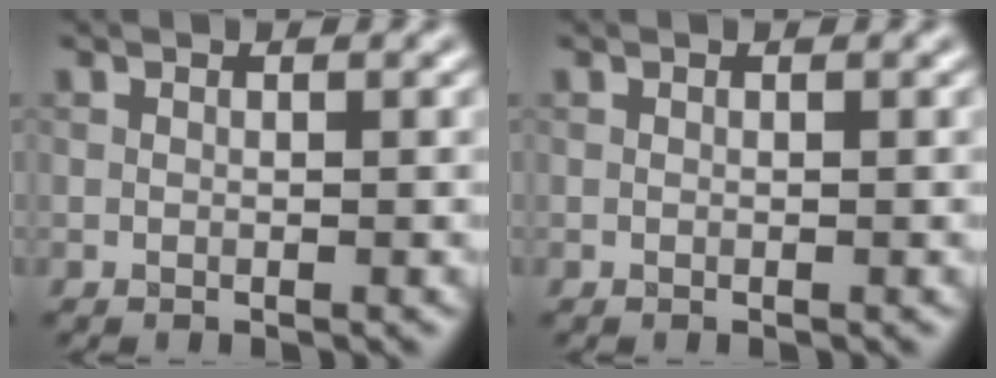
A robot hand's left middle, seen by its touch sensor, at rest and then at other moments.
{"total": 0.0}